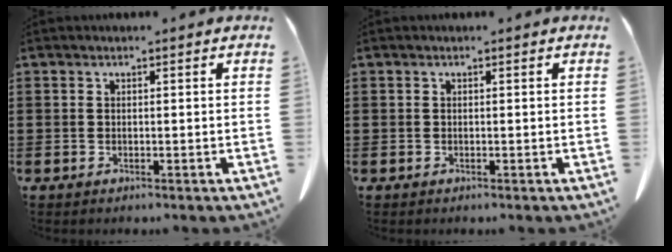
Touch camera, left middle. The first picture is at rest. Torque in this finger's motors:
{"motor_torque": [0.00, 0.00, 0.01, 0.00]}